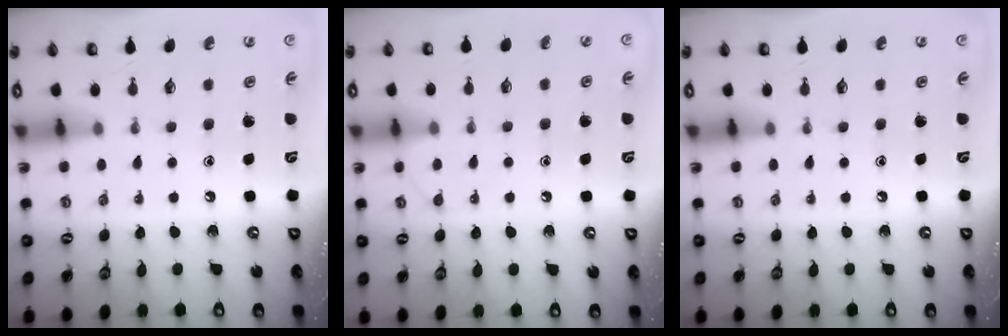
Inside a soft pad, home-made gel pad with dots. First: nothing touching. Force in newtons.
{"total": 6.6, "press": 6.5, "slide": 0.8}
{"total": 0.0}